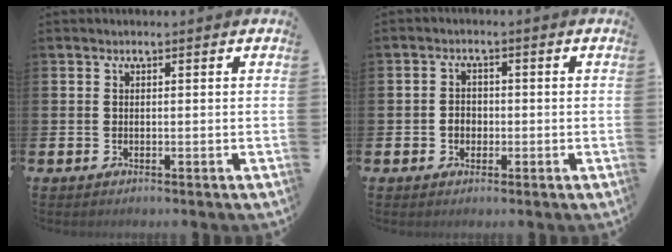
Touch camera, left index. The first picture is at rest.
{"total": 2.2, "force": [-0.5, 1.9, 1.0], "torque": [-0.011, 0.003, -0.015]}